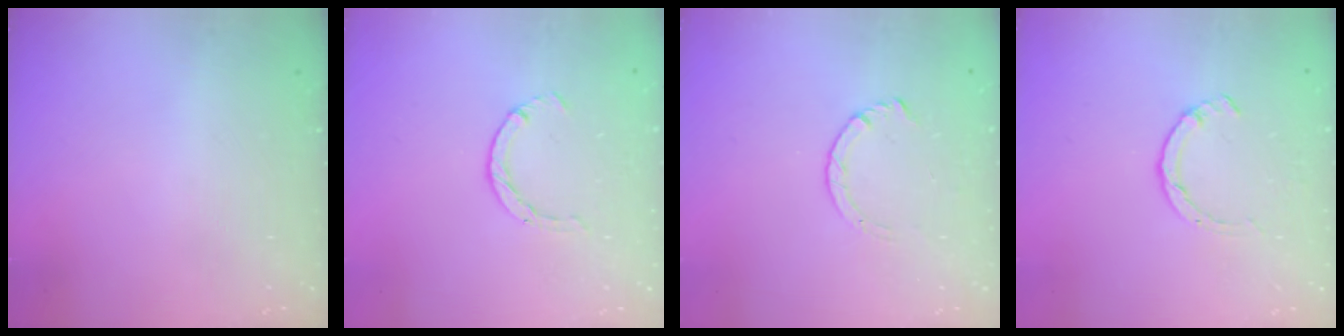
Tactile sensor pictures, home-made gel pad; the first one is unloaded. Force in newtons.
{"total": 2.1, "press": 2.1, "slide": 0.3}
{"total": 3.6, "press": 3.5, "slide": 0.4}
{"total": 1.4, "press": 1.3, "slide": 0.3}